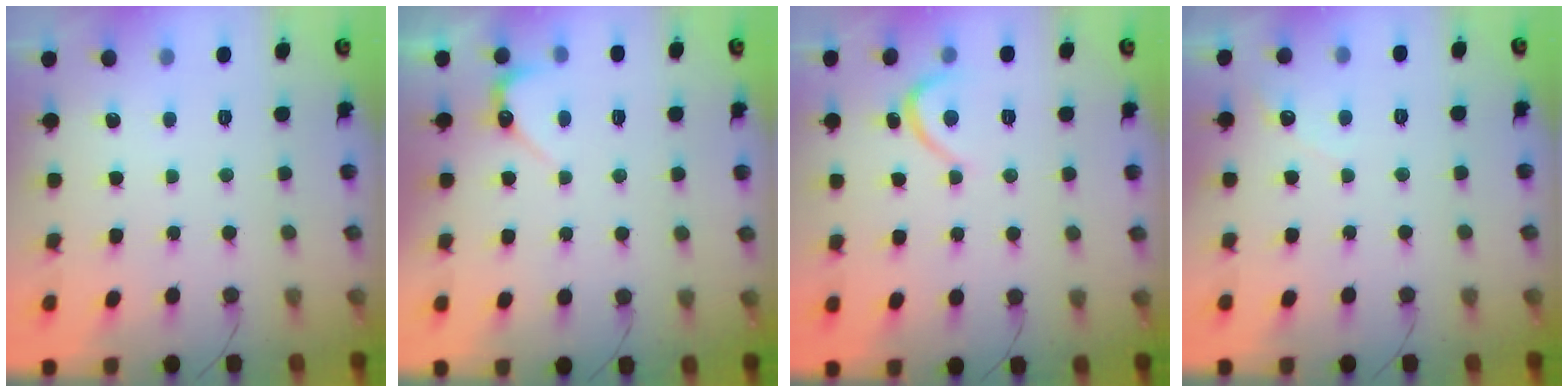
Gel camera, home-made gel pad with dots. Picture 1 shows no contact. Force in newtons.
{"total": 2.9, "press": 2.9, "slide": 0.3}
{"total": 3.2, "press": 3.2, "slide": 0.3}
{"total": 2.8, "press": 2.8, "slide": 0.1}